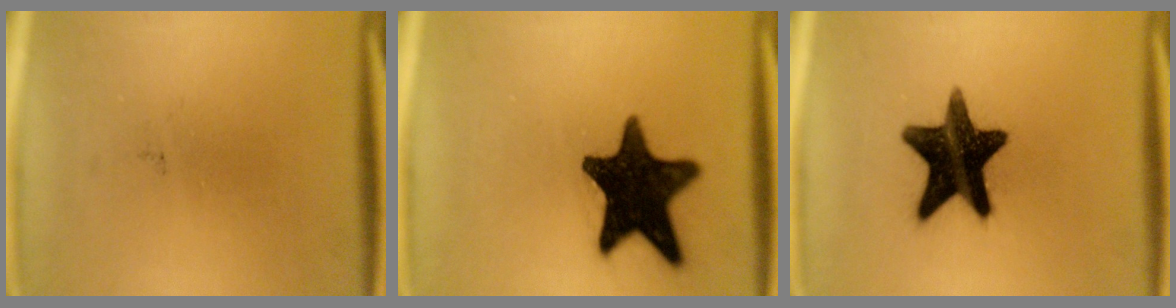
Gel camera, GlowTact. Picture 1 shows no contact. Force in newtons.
{"total": 17.1}
{"total": 16.2}